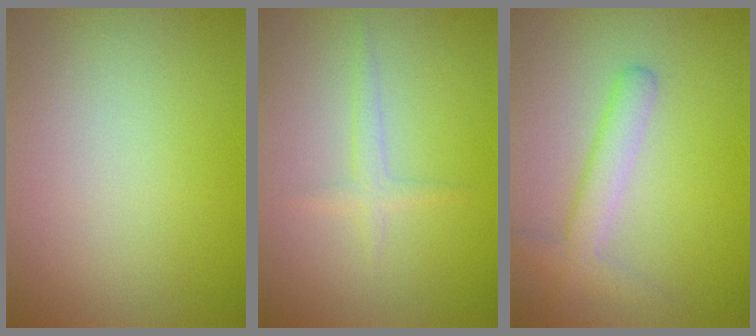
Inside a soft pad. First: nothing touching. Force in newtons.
{"total": 1.3, "press": 1.3, "slide": 0.1}
{"total": 3.0, "press": 3.0, "slide": 0.2}